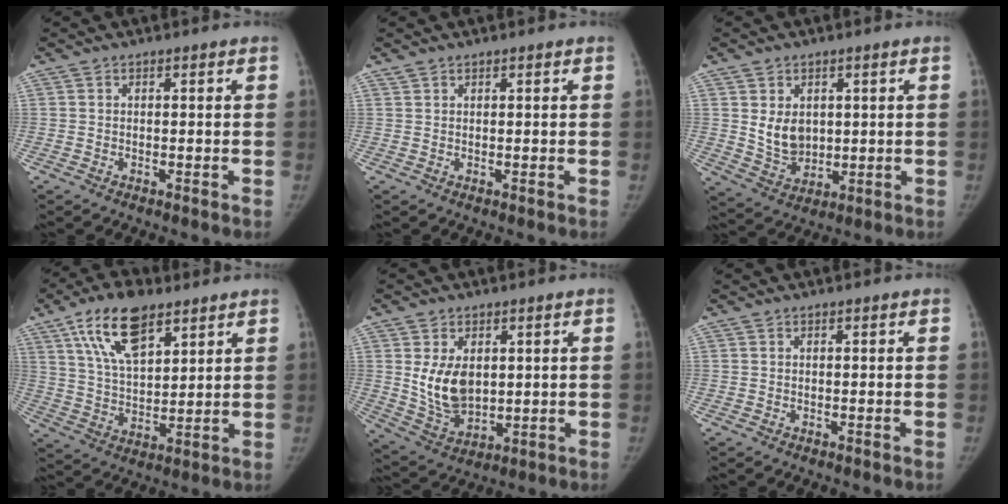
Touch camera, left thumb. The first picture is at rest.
{"total": 0.9, "force": [0.8, 0.3, 0.3], "torque": [-0.006, -0.001, 0.015]}
{"total": 7.0, "force": [1.5, 5.3, 4.3], "torque": [-0.048, -0.019, 0.044]}
{"total": 14.3, "force": [8.1, 6.7, 9.8], "torque": [-0.149, -0.024, 0.150]}
{"total": 10.1, "force": [1.7, 6.8, 7.2], "torque": [-0.104, -0.019, 0.052]}
{"total": 0.0}